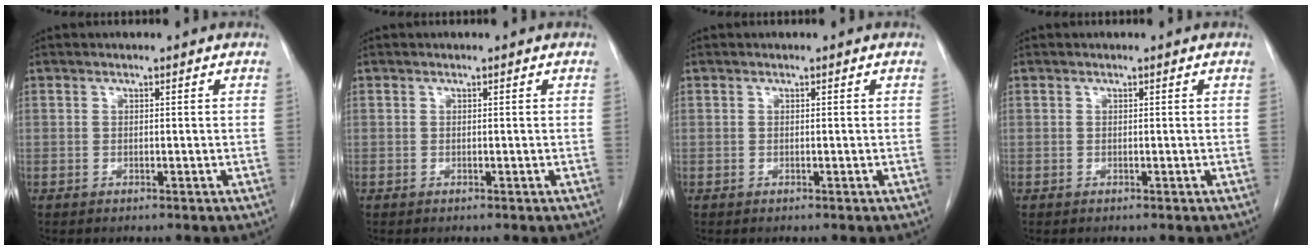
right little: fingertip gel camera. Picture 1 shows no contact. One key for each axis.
{"total": 0.0}
{"total": 0.0}
{"total": 0.0}